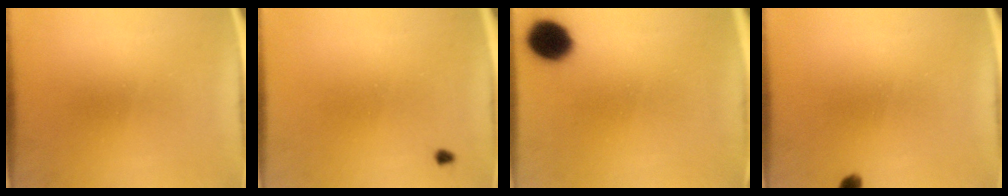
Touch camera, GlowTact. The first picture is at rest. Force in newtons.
{"total": 0.7}
{"total": 10.1}
{"total": 1.4}